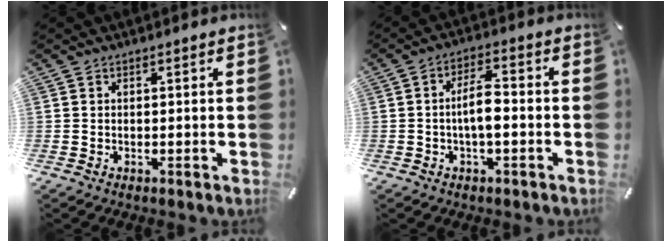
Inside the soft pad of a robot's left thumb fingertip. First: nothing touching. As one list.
[{"total": 6.5, "force": [-1.3, 2.2, 6.0], "torque": [-0.118, 0.006, -0.027]}]